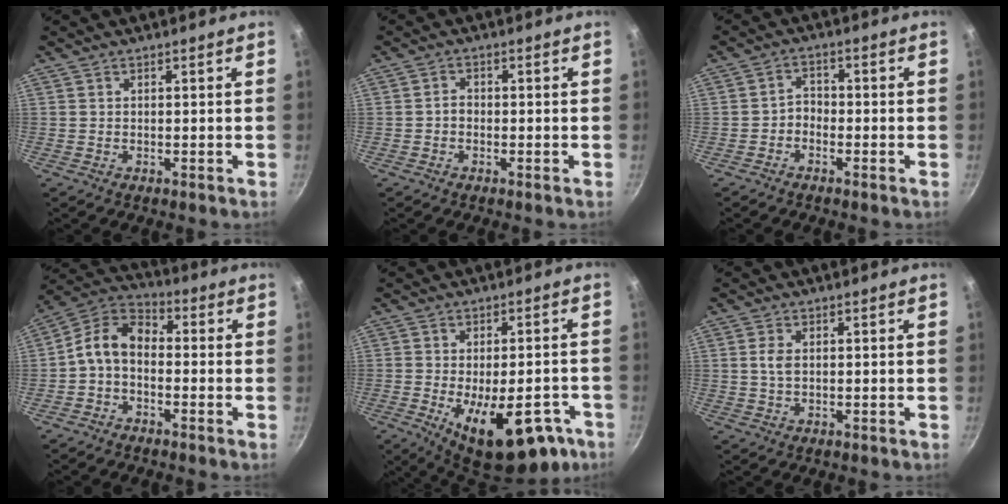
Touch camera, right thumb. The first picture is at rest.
{"total": 1.6, "force": [-0.6, 1.2, 0.9], "torque": [-0.012, 0.011, -0.014]}
{"total": 2.6, "force": [-1.6, 1.8, 1.1], "torque": [-0.010, 0.024, -0.034]}
{"total": 8.4, "force": [-1.7, 5.6, 6.0], "torque": [-0.107, 0.045, -0.052]}
{"total": 18.8, "force": [-8.0, 8.8, 14.6], "torque": [-0.162, 0.012, -0.099]}
{"total": 1.8, "force": [0.3, 1.0, 1.5], "torque": [-0.030, 0.000, 0.006]}